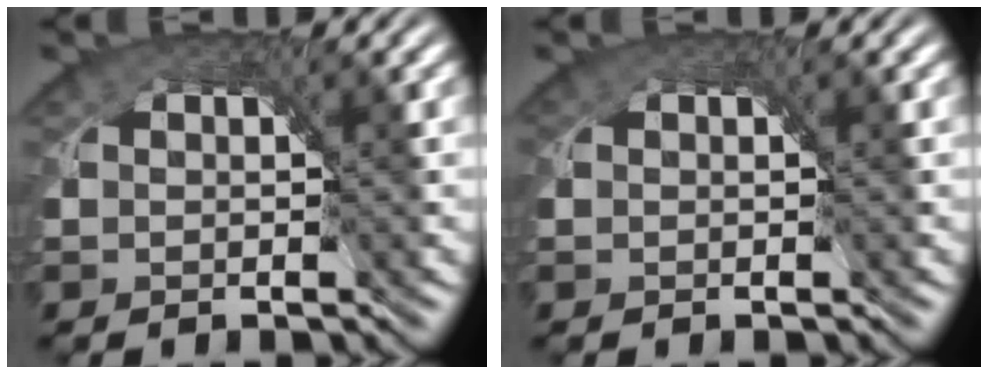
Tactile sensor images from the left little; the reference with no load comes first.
{"total": 0.6, "force": [-0.1, 0.6, 0.1], "torque": [-0.008, -0.002, -0.003]}